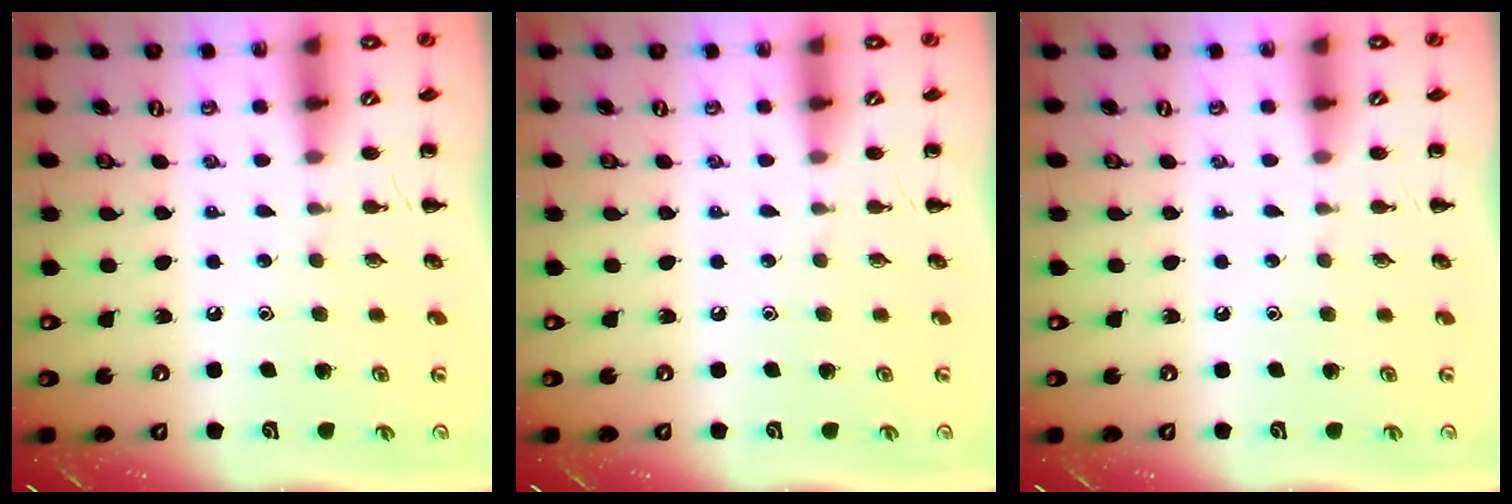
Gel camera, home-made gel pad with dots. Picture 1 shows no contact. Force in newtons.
{"total": 0.0}
{"total": 0.0}